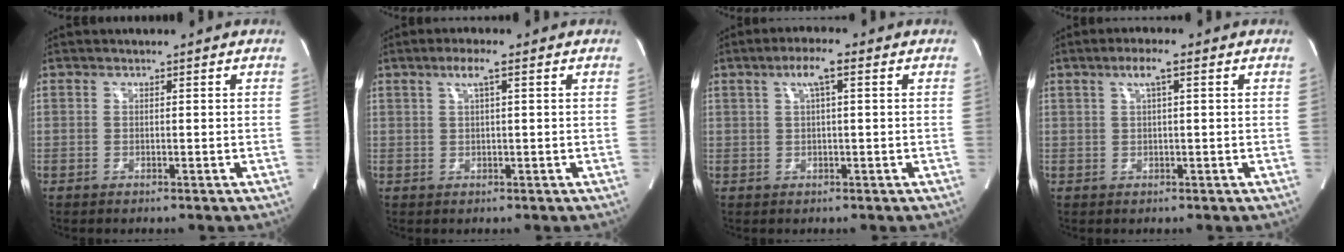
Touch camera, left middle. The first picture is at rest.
{"total": 2.8, "force": [1.5, 0.0, 2.4], "torque": [-0.051, 0.007, 0.026]}
{"total": 3.9, "force": [1.7, 0.3, 3.5], "torque": [-0.065, 0.013, 0.028]}
{"total": 3.1, "force": [1.5, 0.2, 2.7], "torque": [-0.054, 0.009, 0.026]}